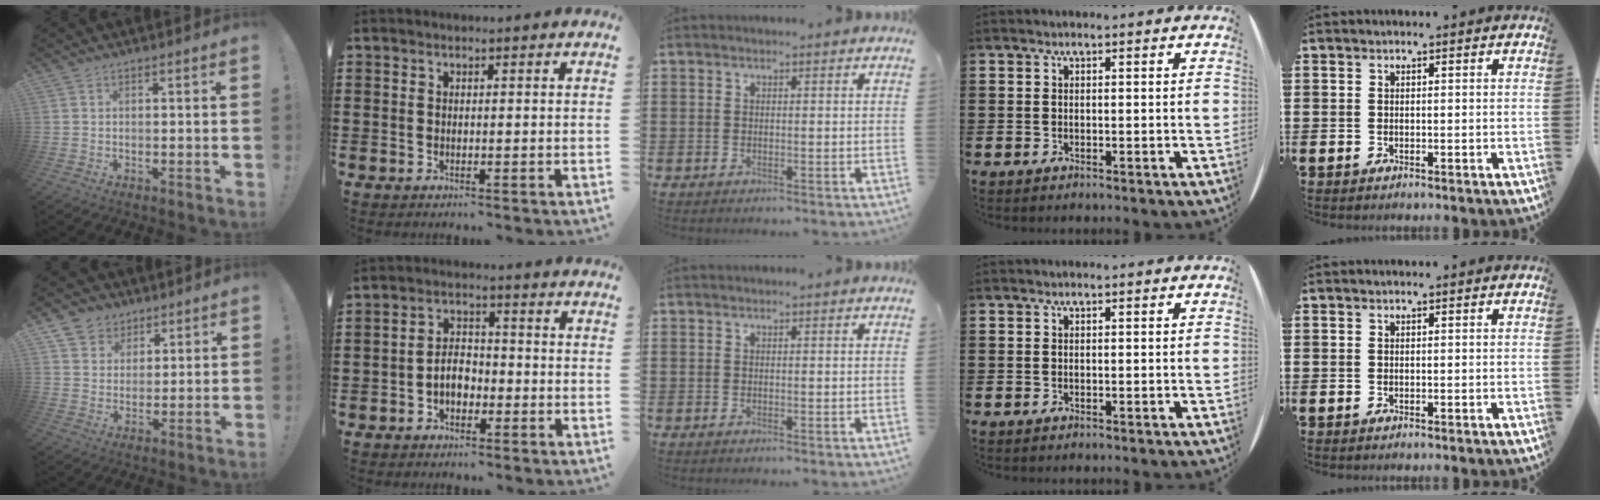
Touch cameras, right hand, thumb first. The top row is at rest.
{"thumb": {"total": 6.7, "force": [3.8, 5.5, 0.5], "torque": [-0.004, -0.033, 0.074]}, "index": {"total": 4.1, "force": [-1.6, 2.6, 2.6], "torque": [-0.057, 0.006, -0.034]}}